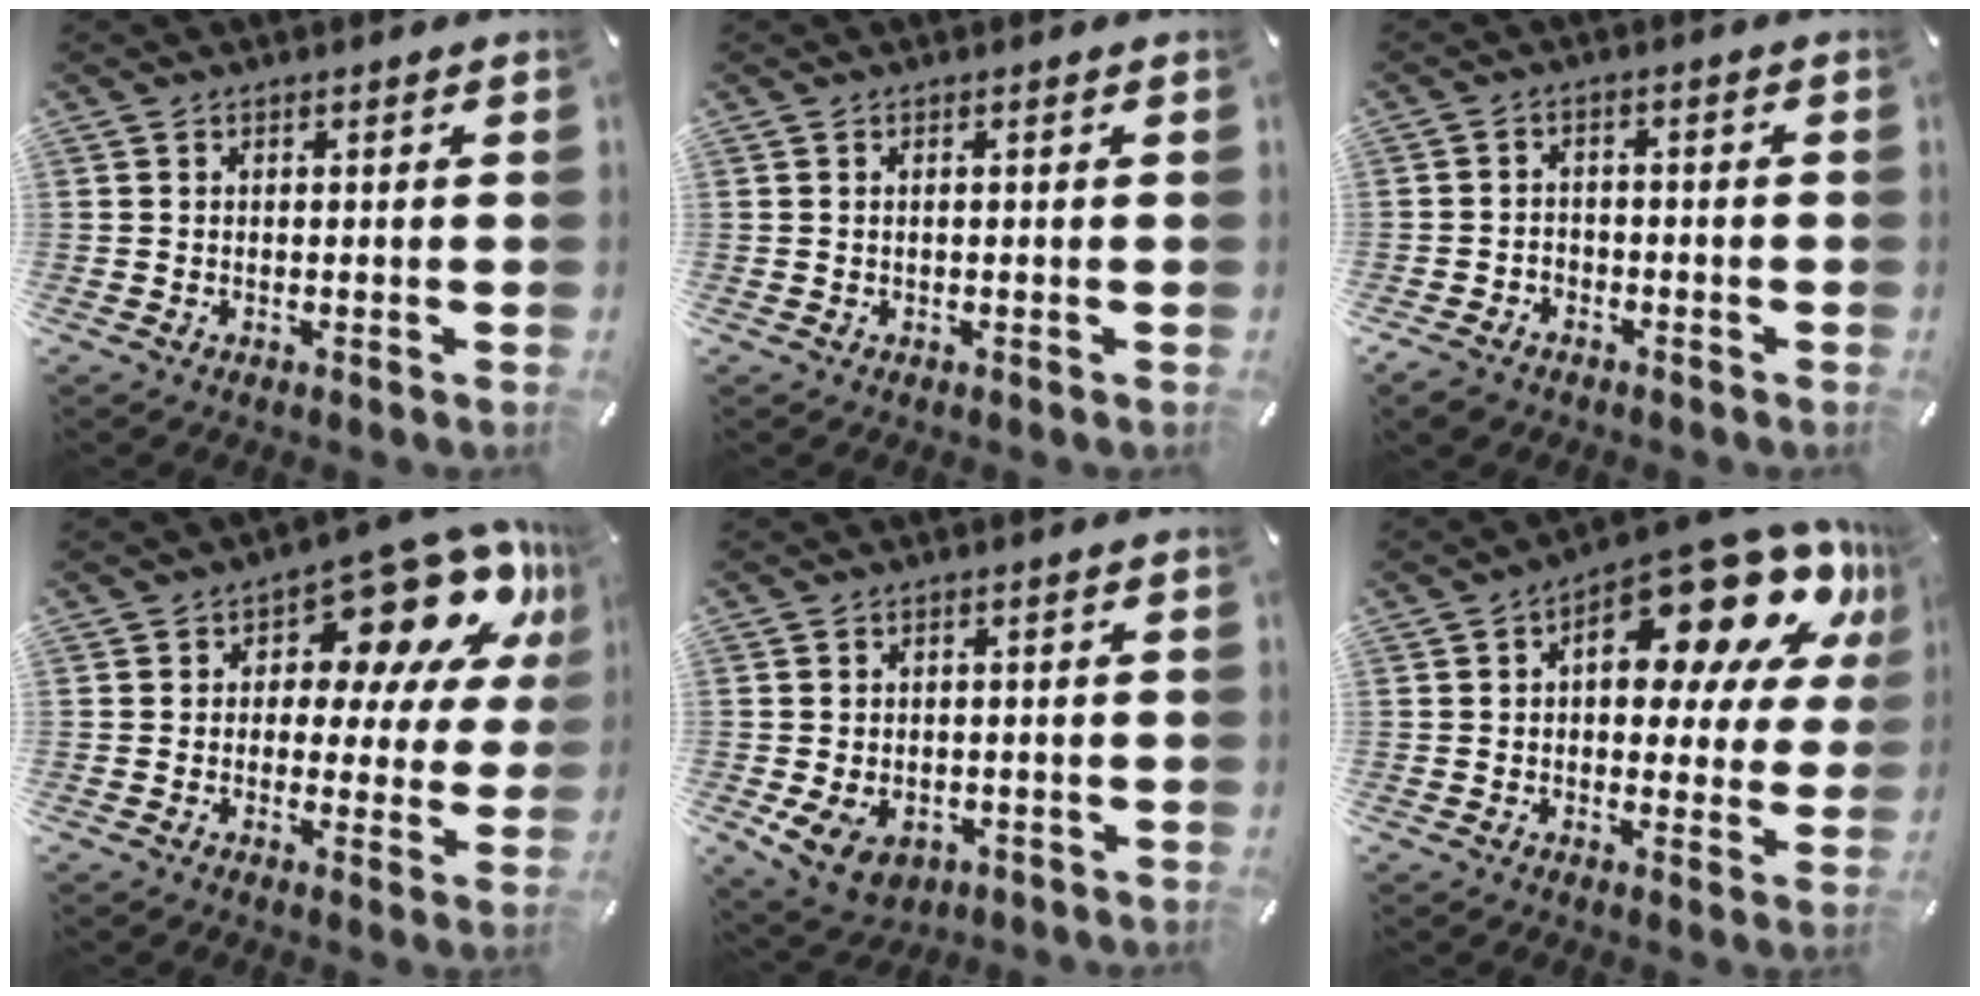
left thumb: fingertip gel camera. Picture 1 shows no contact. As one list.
[{"total": 0.6, "force": [-0.1, 0.1, 0.6], "torque": [-0.011, -0.001, -0.001]}, {"total": 4.8, "force": [-3.5, 2.9, 1.3], "torque": [-0.030, 0.019, -0.070]}, {"total": 16.5, "force": [9.5, 8.4, 10.6], "torque": [-0.141, -0.071, 0.163]}, {"total": 7.3, "force": [-2.4, 5.7, 3.9], "torque": [-0.081, 0.012, -0.042]}, {"total": 21.0, "force": [10.9, 9.5, 15.3], "torque": [-0.204, -0.081, 0.178]}]